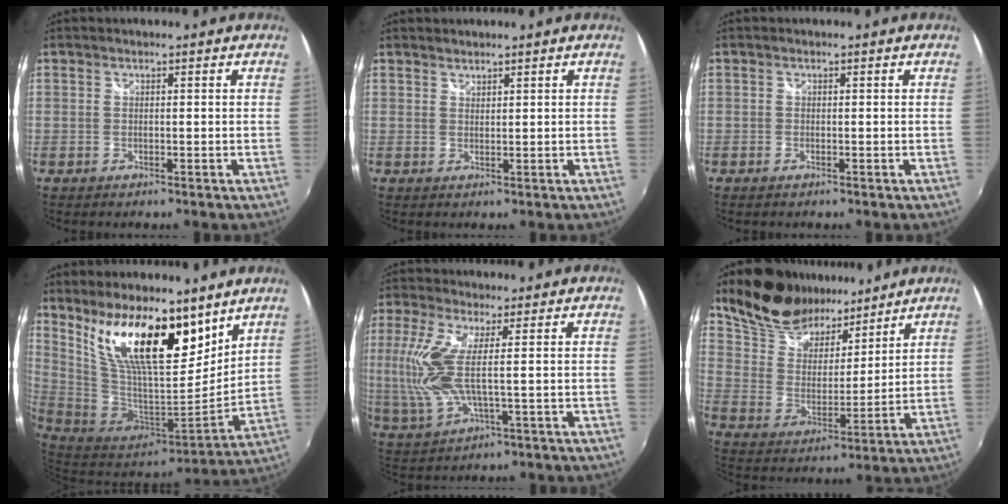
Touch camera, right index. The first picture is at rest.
{"total": 1.1, "force": [1.1, 0.2, 0.1], "torque": [0.000, 0.002, 0.020]}
{"total": 0.6, "force": [-0.5, 0.3, 0.2], "torque": [-0.004, -0.002, -0.011]}
{"total": 19.5, "force": [11.2, 7.1, 14.2], "torque": [-0.259, 0.006, 0.213]}
{"total": 9.8, "force": [1.1, 1.9, 9.5], "torque": [-0.212, -0.007, 0.032]}
{"total": 17.5, "force": [13.8, 8.2, 6.9], "torque": [-0.155, 0.037, 0.253]}